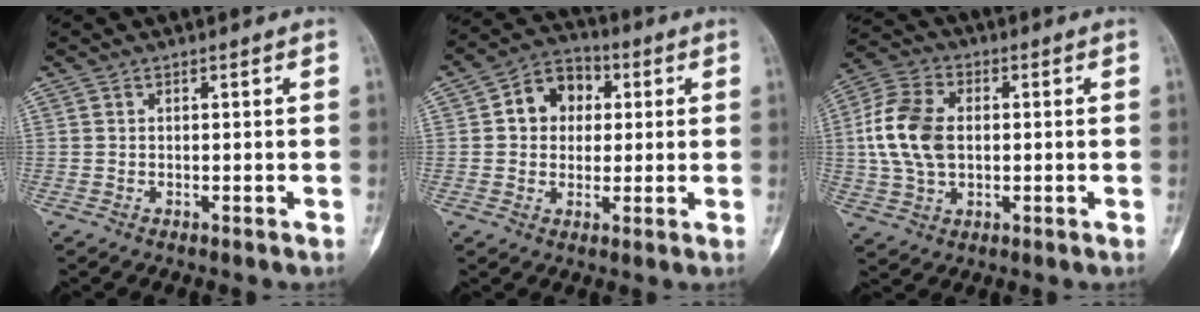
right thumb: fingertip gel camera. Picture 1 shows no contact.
{"total": 11.1, "force": [2.0, 9.2, 5.9], "torque": [-0.046, 0.013, 0.019]}
{"total": 12.5, "force": [0.6, 8.4, 9.3], "torque": [-0.181, 0.013, 0.009]}